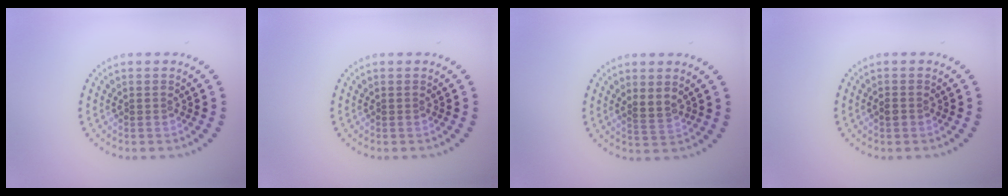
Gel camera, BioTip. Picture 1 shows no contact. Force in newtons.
{"total": 0.0}
{"total": 1.6, "press": 1.4, "slide": 0.7}
{"total": 0.8, "press": 0.7, "slide": 0.3}